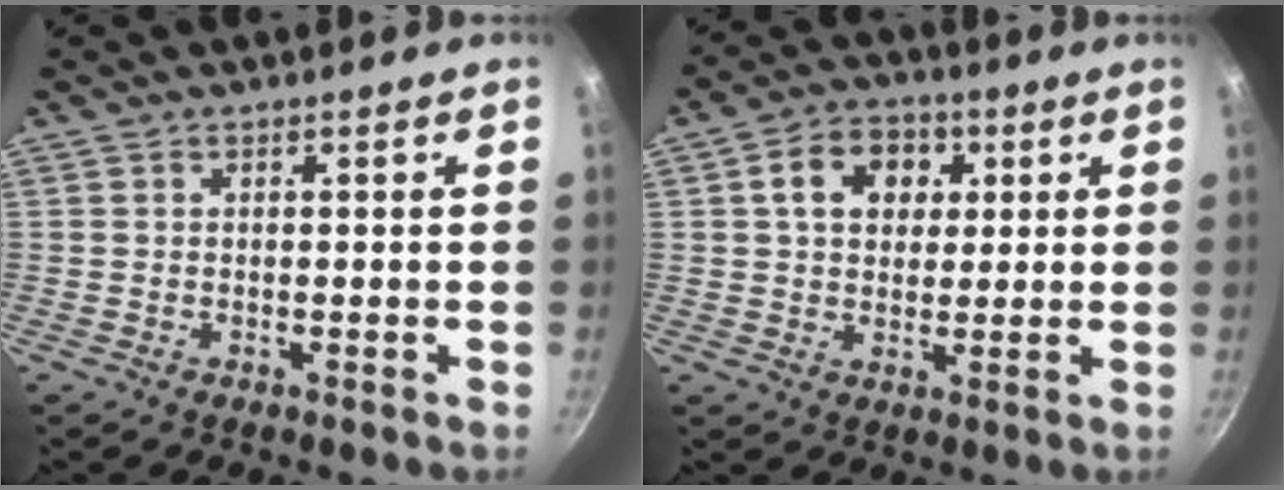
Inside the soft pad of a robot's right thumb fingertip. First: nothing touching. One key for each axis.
{"total": 9.2, "fx": 2.7, "fy": 7.0, "fz": 5.2, "tx": -0.059, "ty": 0.005, "tz": 0.032}